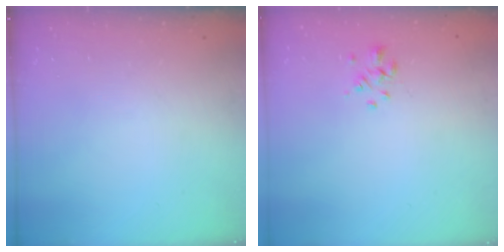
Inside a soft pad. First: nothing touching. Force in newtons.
{"total": 1.3, "press": 1.1, "slide": 0.6}